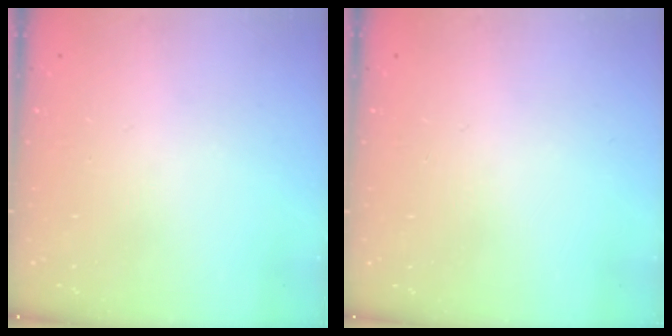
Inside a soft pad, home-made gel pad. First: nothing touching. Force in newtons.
{"total": 0.0}